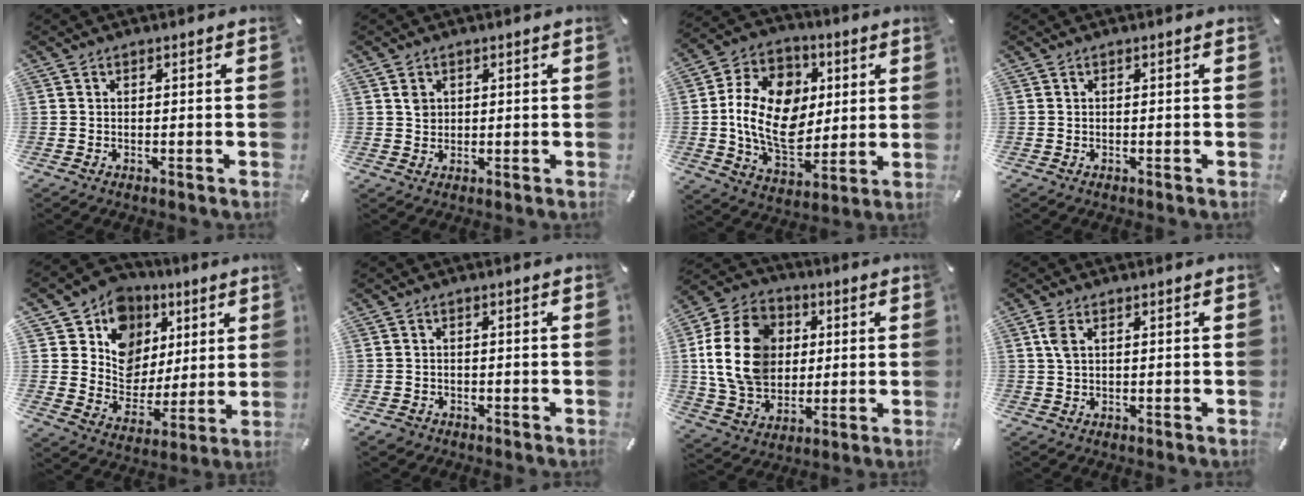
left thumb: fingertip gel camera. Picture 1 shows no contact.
{"total": 2.3, "force": [0.8, 2.1, 0.7], "torque": [-0.001, -0.003, 0.012]}
{"total": 18.1, "force": [0.7, 13.6, 11.9], "torque": [-0.234, 0.001, 0.010]}
{"total": 0.0}
{"total": 12.8, "force": [5.5, 11.3, 2.4], "torque": [-0.044, -0.049, 0.109]}
{"total": 1.7, "force": [-1.1, 1.3, 0.4], "torque": [-0.007, 0.007, -0.024]}
{"total": 17.8, "force": [2.0, 14.4, 10.3], "torque": [-0.230, 0.005, 0.033]}
{"total": 2.9, "force": [0.9, 1.3, 2.3], "torque": [-0.059, 0.003, 0.013]}